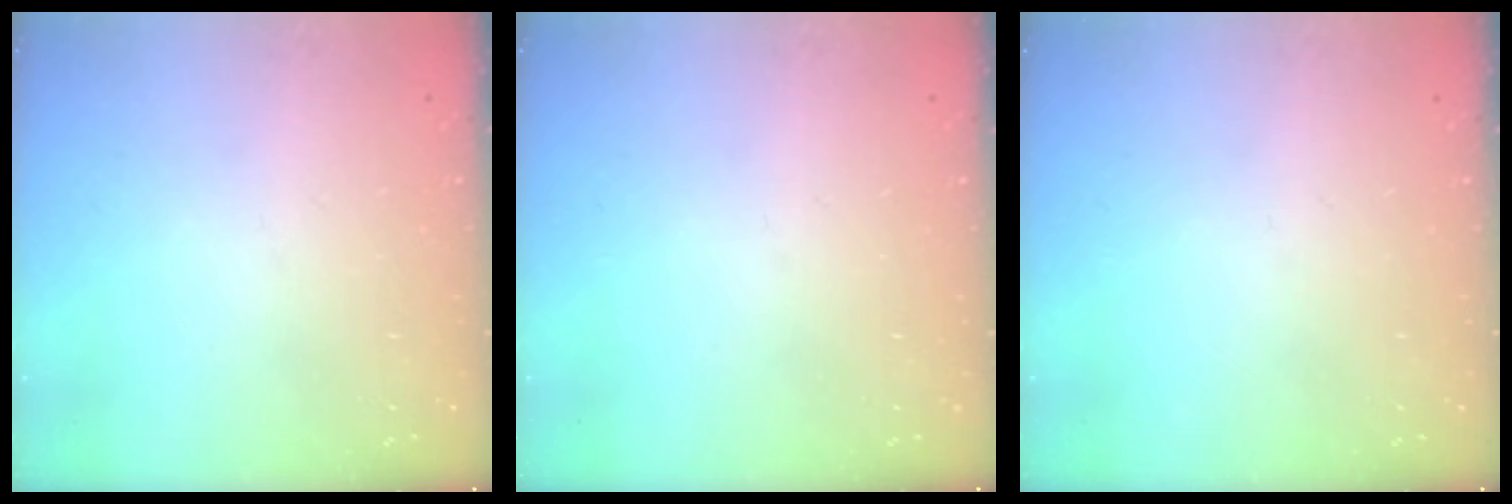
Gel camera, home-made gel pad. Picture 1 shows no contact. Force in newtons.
{"total": 0.0}
{"total": 0.0}